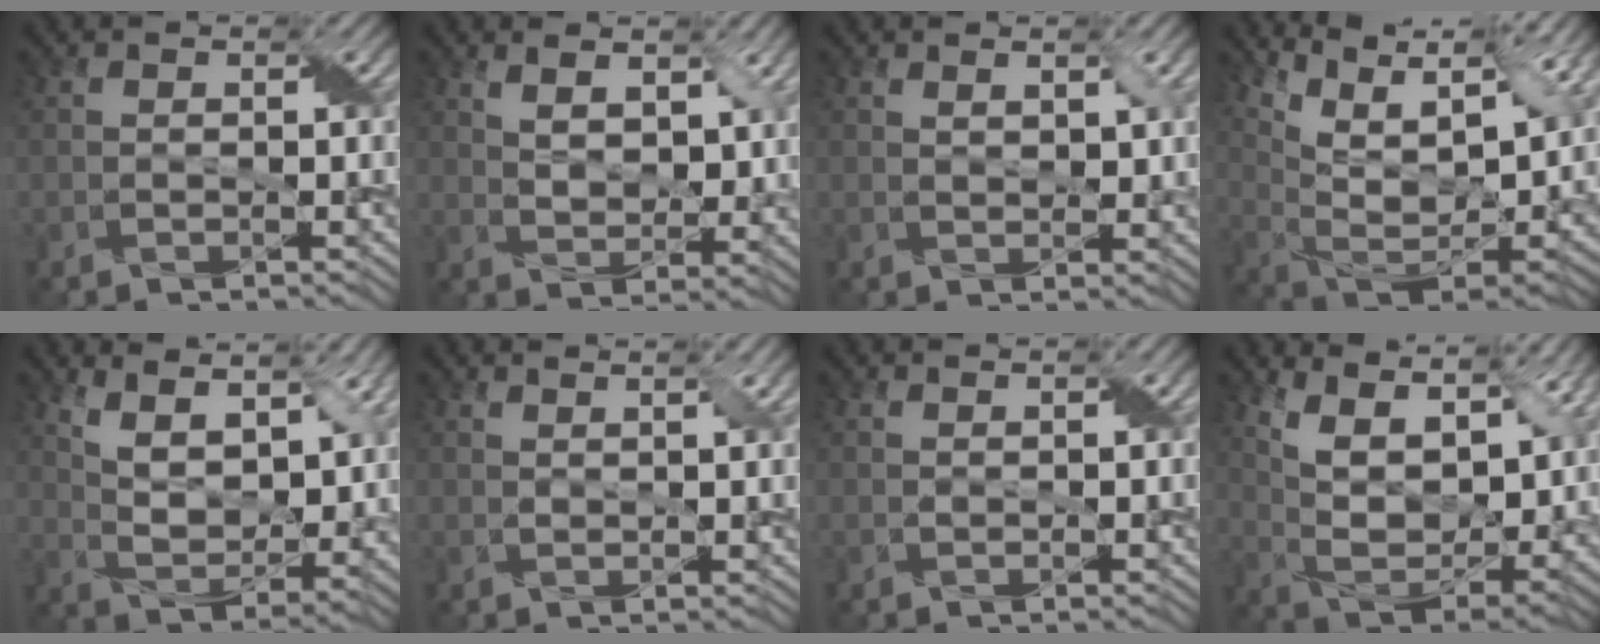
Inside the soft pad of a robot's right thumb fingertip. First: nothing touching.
{"total": 5.5, "force": [3.2, 2.9, 3.5], "torque": [-0.074, -0.010, 0.059]}
{"total": 2.0, "force": [1.1, 0.9, 1.4], "torque": [-0.025, -0.005, 0.024]}
{"total": 15.5, "force": [9.3, 6.2, 10.7], "torque": [-0.220, 0.022, 0.144]}
{"total": 10.4, "force": [5.9, 4.8, 7.1], "torque": [-0.150, -0.003, 0.103]}
{"total": 2.4, "force": [1.9, 0.4, 1.5], "torque": [-0.021, -0.004, 0.033]}
{"total": 0.8, "force": [0.7, 0.1, 0.3], "torque": [-0.013, 0.001, 0.015]}
{"total": 14.0, "force": [8.6, 5.9, 9.3], "torque": [-0.191, 0.006, 0.138]}